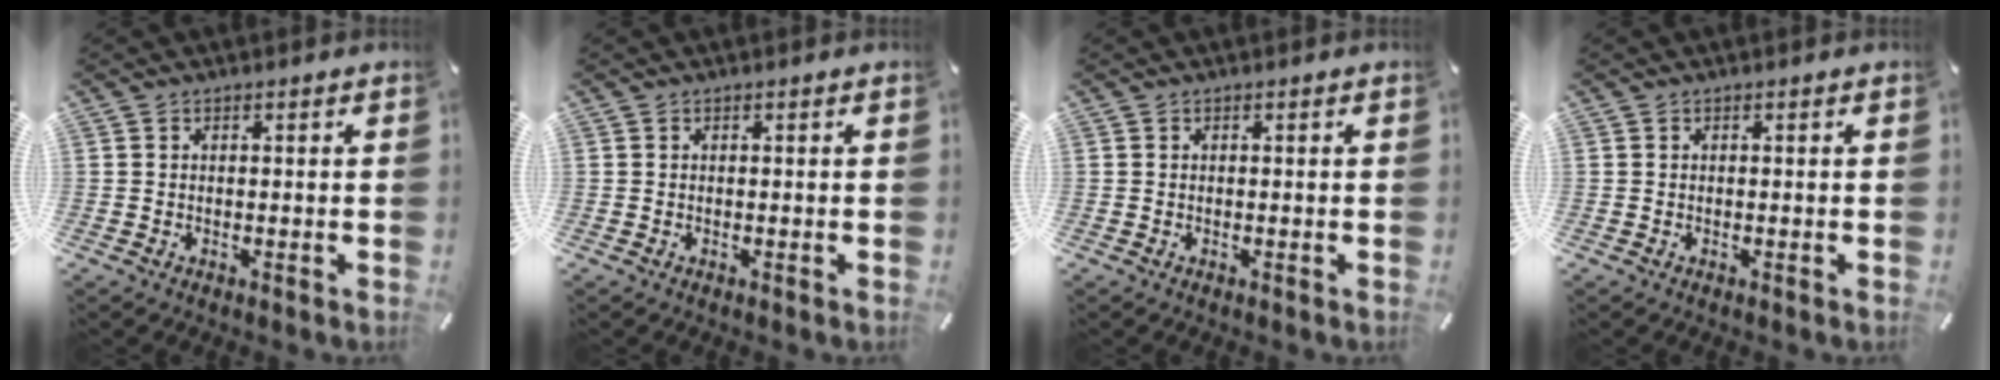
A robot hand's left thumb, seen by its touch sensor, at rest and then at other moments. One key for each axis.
{"total": 0.0}
{"total": 0.0}
{"total": 0.0}